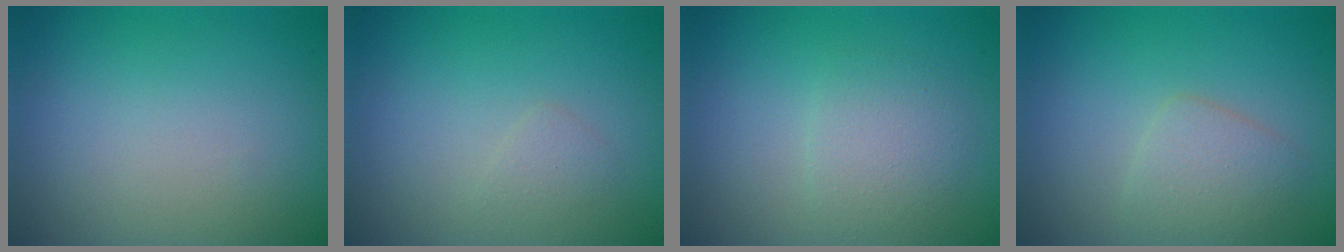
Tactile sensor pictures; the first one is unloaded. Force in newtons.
{"total": 0.9, "press": 0.9, "slide": 0.0}
{"total": 2.3, "press": 2.3, "slide": 0.0}
{"total": 2.2, "press": 2.2, "slide": 0.1}